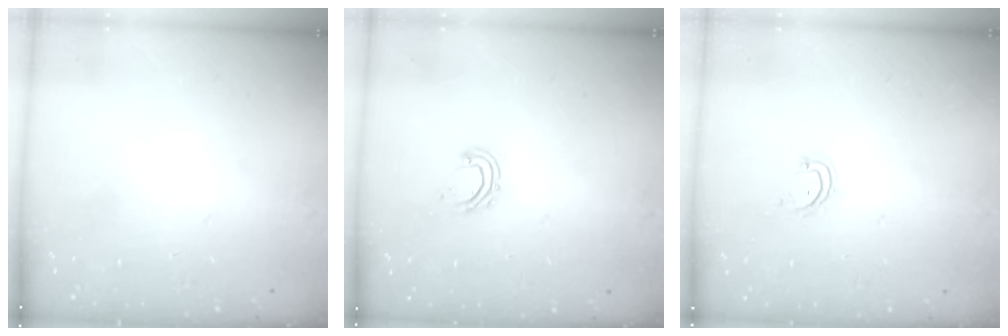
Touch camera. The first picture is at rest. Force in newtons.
{"total": 6.5, "press": 6.5, "slide": 0.4}
{"total": 2.8, "press": 2.8, "slide": 0.3}